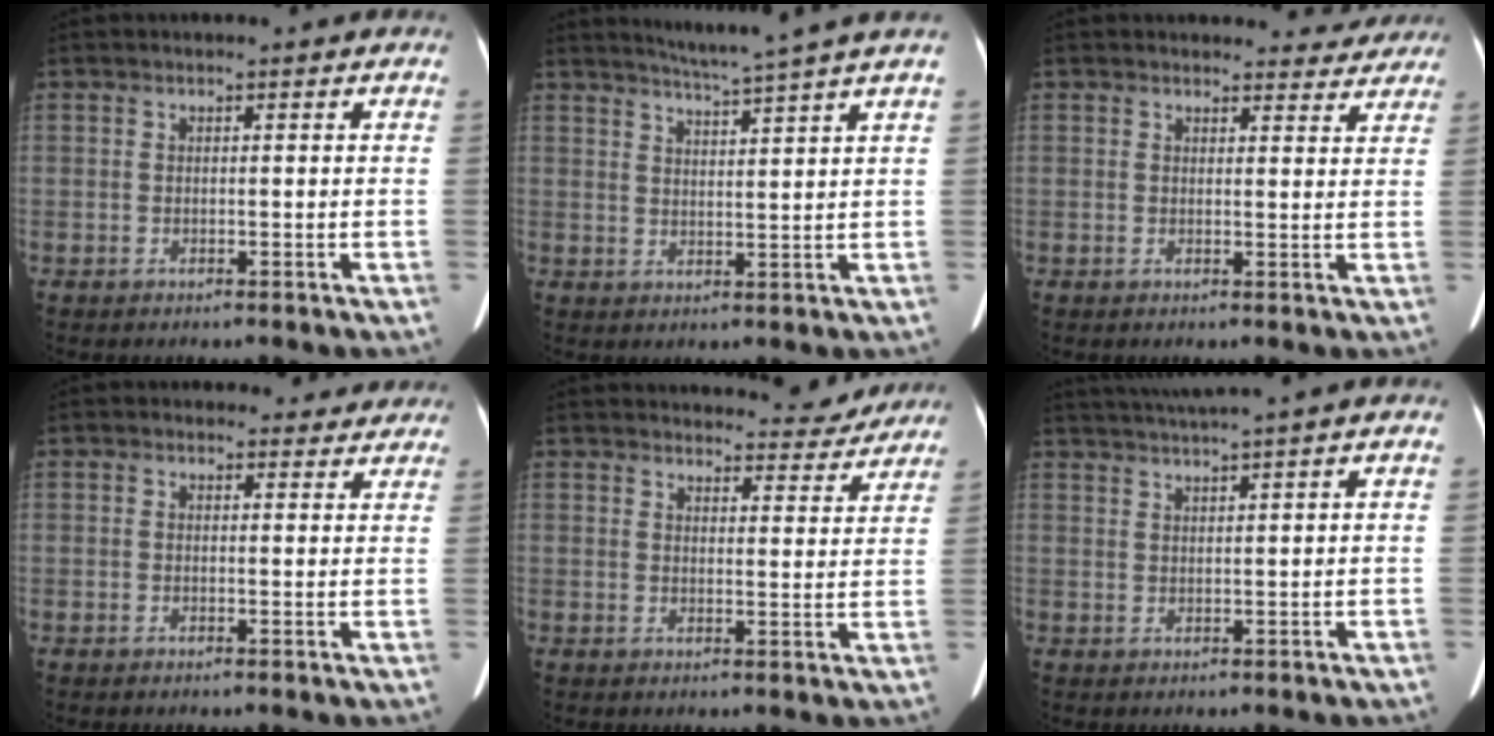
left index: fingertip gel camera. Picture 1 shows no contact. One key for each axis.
{"total": 7.0, "fx": 6.0, "fy": -2.1, "fz": 3.0, "tx": -0.049, "ty": -0.004, "tz": 0.090}
{"total": 5.1, "fx": 4.8, "fy": 1.7, "fz": -0.1, "tx": 0.017, "ty": -0.005, "tz": 0.037}
{"total": 3.2, "fx": 2.6, "fy": 1.8, "fz": 0.1, "tx": 0.007, "ty": 0.004, "tz": 0.018}
{"total": 8.8, "fx": 8.6, "fy": 2.0, "fz": 1.0, "tx": 0.007, "ty": -0.010, "tz": 0.089}
{"total": 4.6, "fx": 3.6, "fy": -1.4, "fz": 2.4, "tx": -0.046, "ty": 0.014, "tz": 0.070}